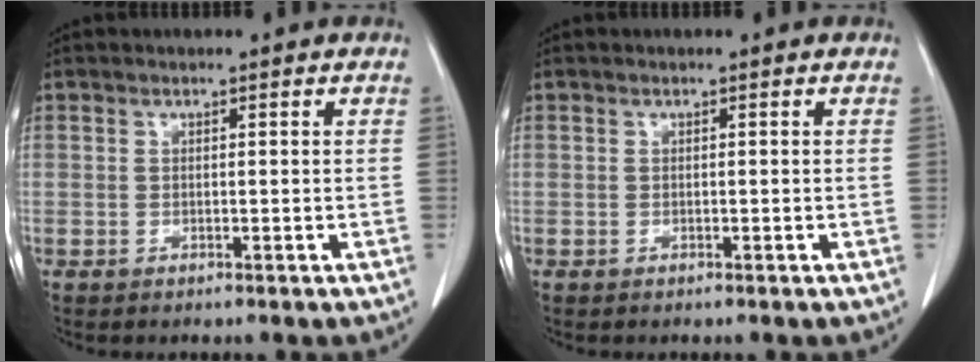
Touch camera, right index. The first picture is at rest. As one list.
[{"total": 0.0}]